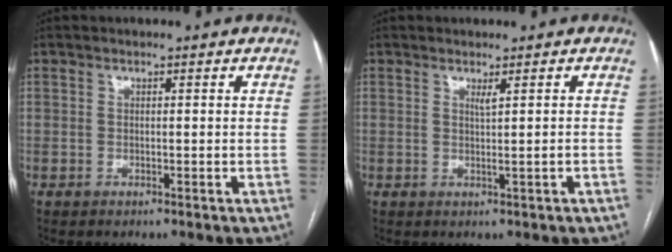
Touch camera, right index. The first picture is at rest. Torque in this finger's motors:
{"motor_torque": [-0.08, -0.07, -0.02, 0.00]}